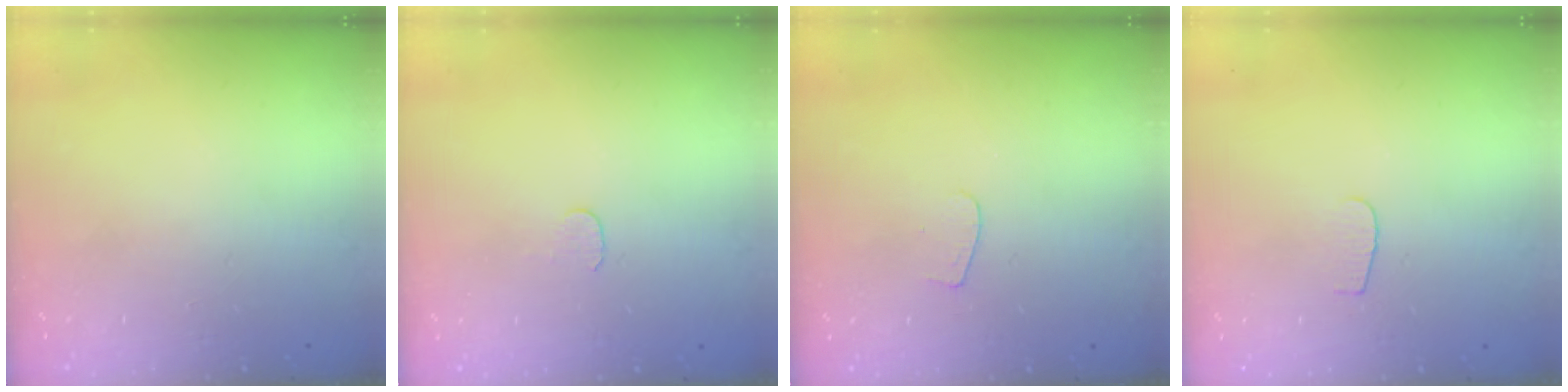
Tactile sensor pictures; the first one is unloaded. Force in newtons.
{"total": 3.7, "press": 3.7, "slide": 0.4}
{"total": 3.6, "press": 3.6, "slide": 0.3}
{"total": 3.7, "press": 3.6, "slide": 0.4}